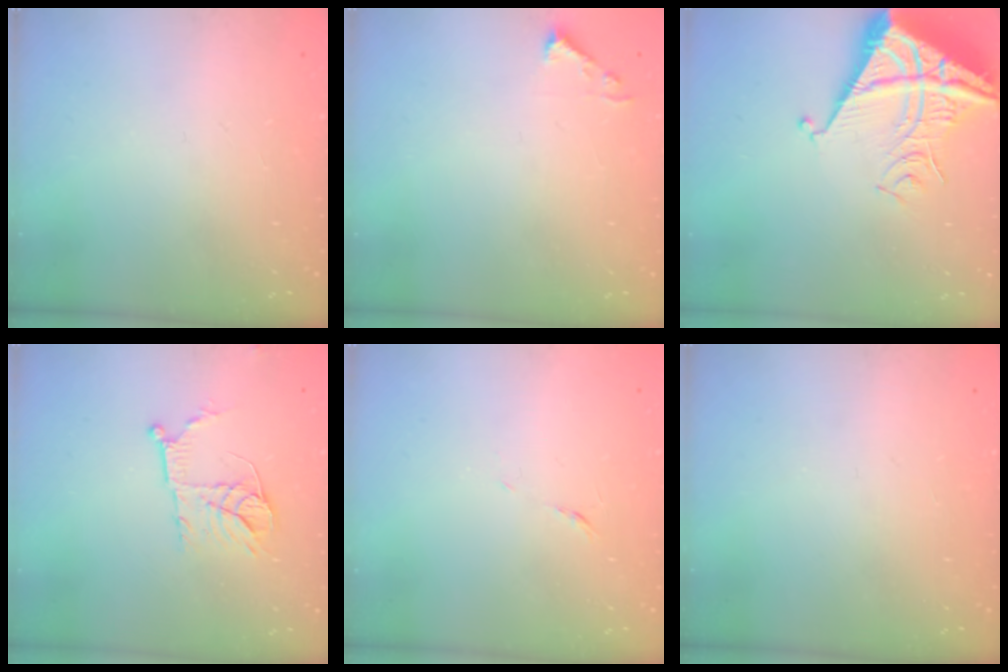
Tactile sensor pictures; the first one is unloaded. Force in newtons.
{"total": 3.7, "press": 3.7, "slide": 0.4}
{"total": 7.8, "press": 7.8, "slide": 0.7}
{"total": 11.2, "press": 11.1, "slide": 0.7}
{"total": 3.9, "press": 3.8, "slide": 0.9}
{"total": 0.0}